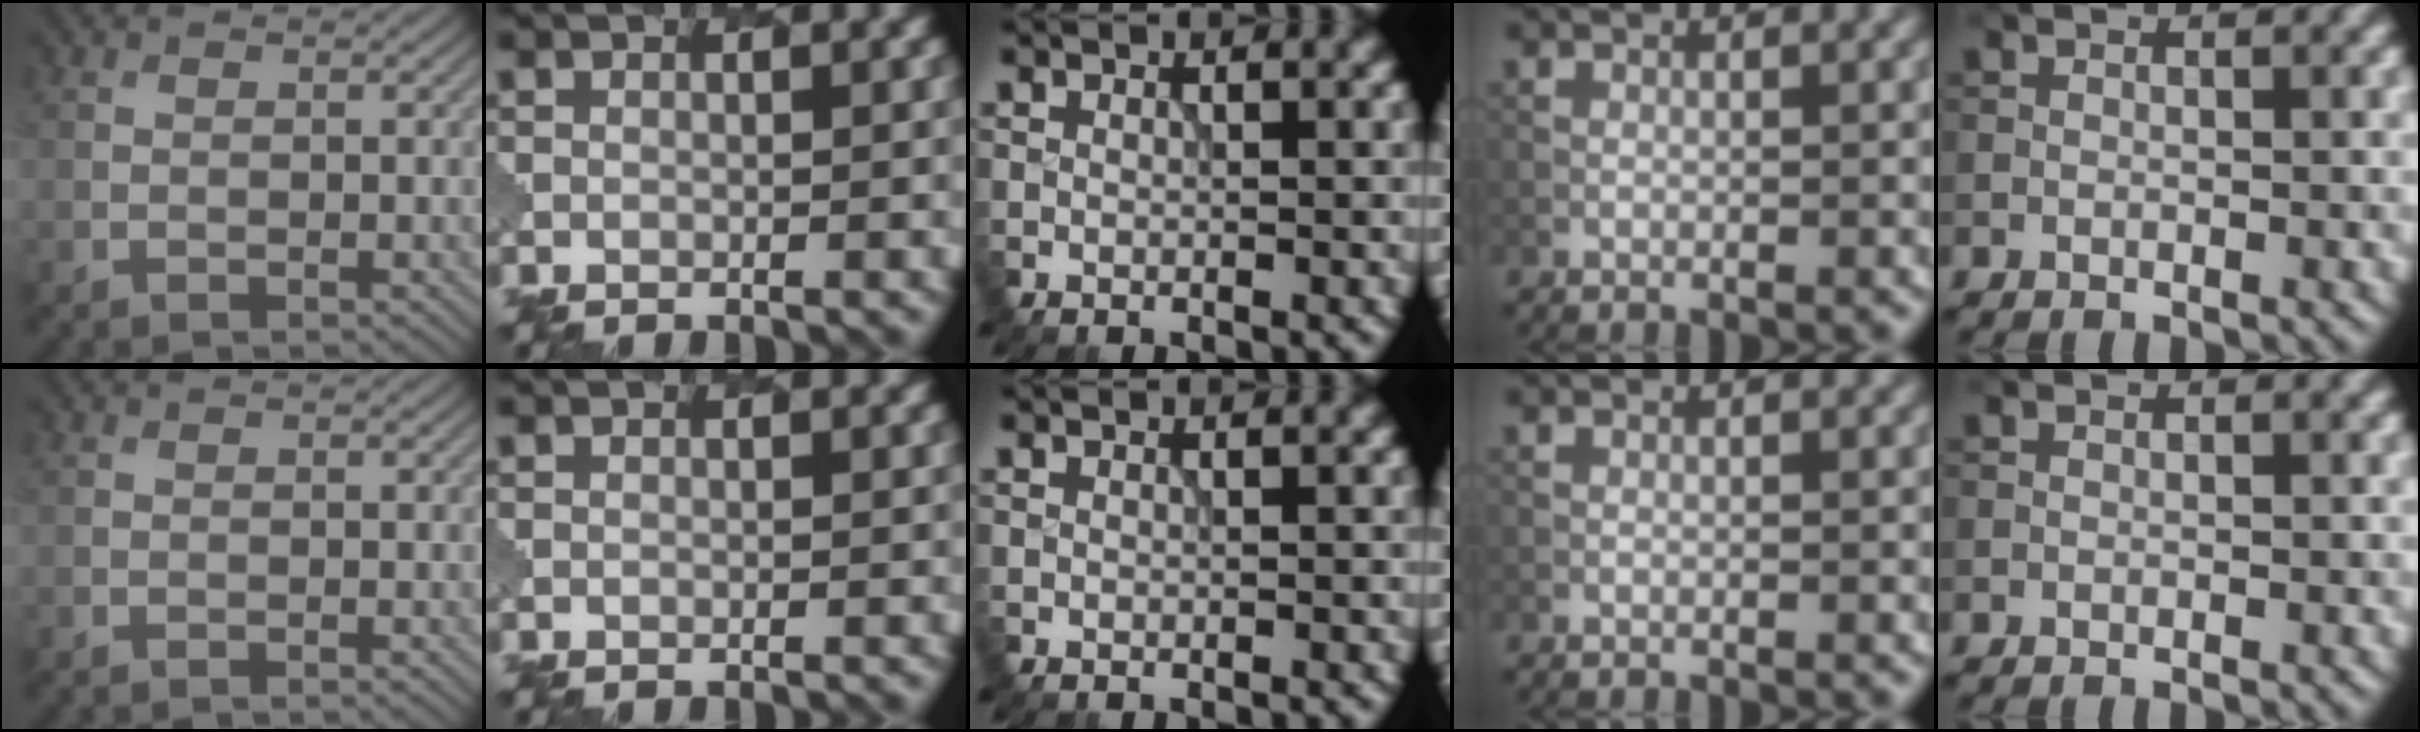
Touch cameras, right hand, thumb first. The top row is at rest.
{}